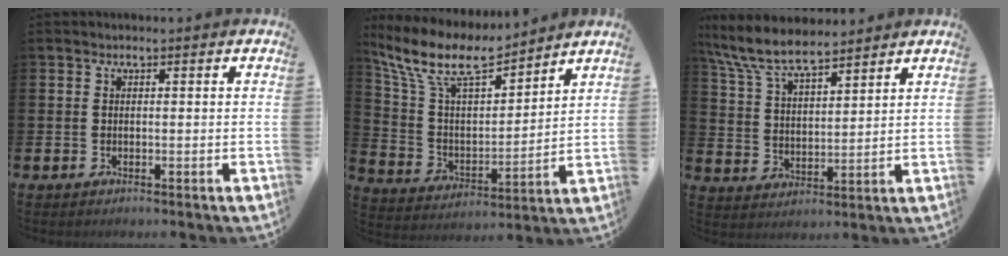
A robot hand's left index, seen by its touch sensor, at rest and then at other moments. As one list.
[{"total": 10.3, "force": [9.0, 2.6, 4.3], "torque": [-0.126, -0.055, 0.157]}, {"total": 8.4, "force": [7.6, 1.7, 3.1], "torque": [-0.090, -0.033, 0.138]}]